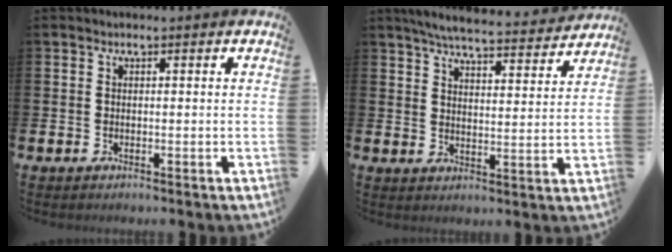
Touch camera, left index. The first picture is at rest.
{"total": 6.3, "force": [6.0, 0.5, 1.9], "torque": [-0.045, -0.042, 0.103]}